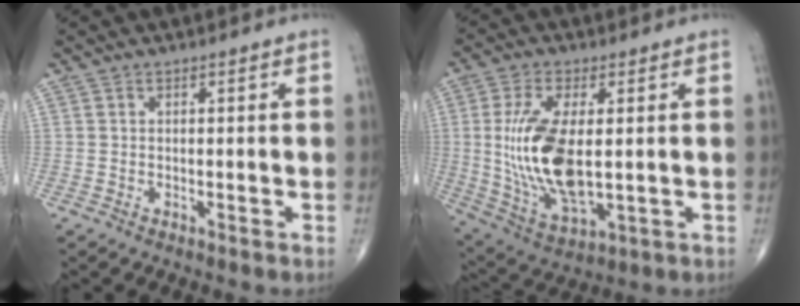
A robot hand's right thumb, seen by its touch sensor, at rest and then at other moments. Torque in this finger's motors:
{"motor_torque": [-0.37, 1.46, 1.32, 1.01, 0.49]}